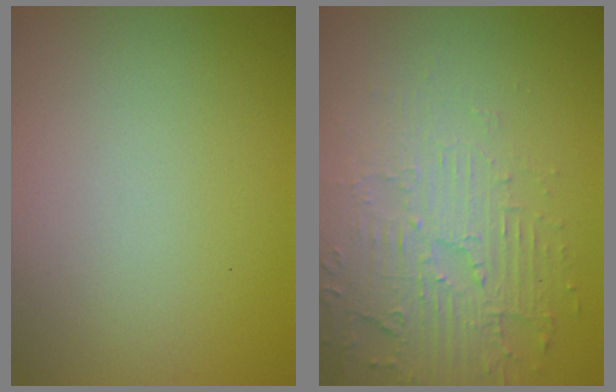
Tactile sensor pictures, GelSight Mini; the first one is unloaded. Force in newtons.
{"total": 5.5, "press": 3.6, "slide": 4.1}